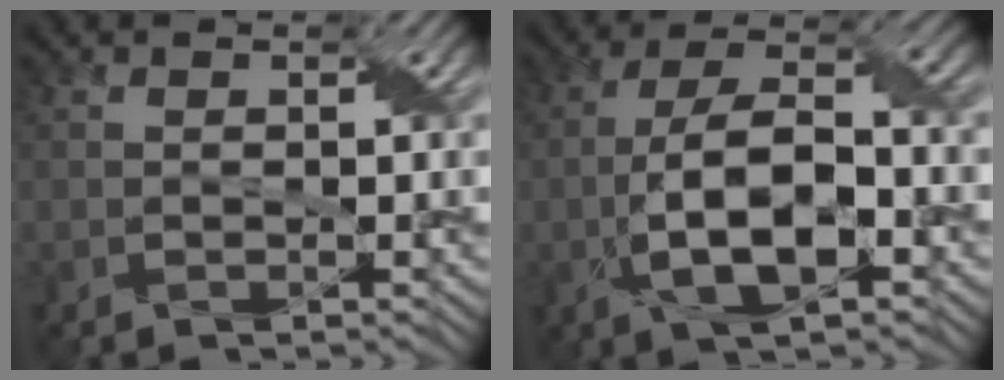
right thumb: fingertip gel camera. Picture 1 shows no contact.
{"total": 11.0, "force": [-3.1, 4.5, 9.5], "torque": [-0.187, 0.009, -0.059]}